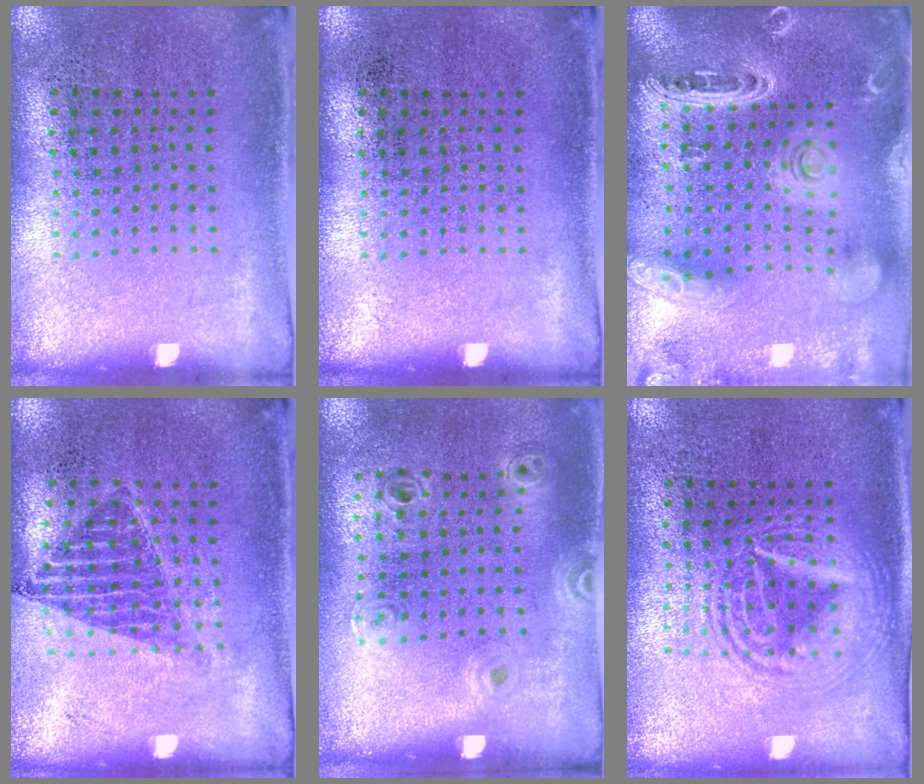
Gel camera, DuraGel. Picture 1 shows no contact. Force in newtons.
{"total": 0.0}
{"total": 2.6, "press": 2.3, "slide": 1.1}
{"total": 0.9, "press": 0.8, "slide": 0.4}
{"total": 0.9, "press": 0.8, "slide": 0.3}
{"total": 2.8, "press": 2.8, "slide": 0.4}